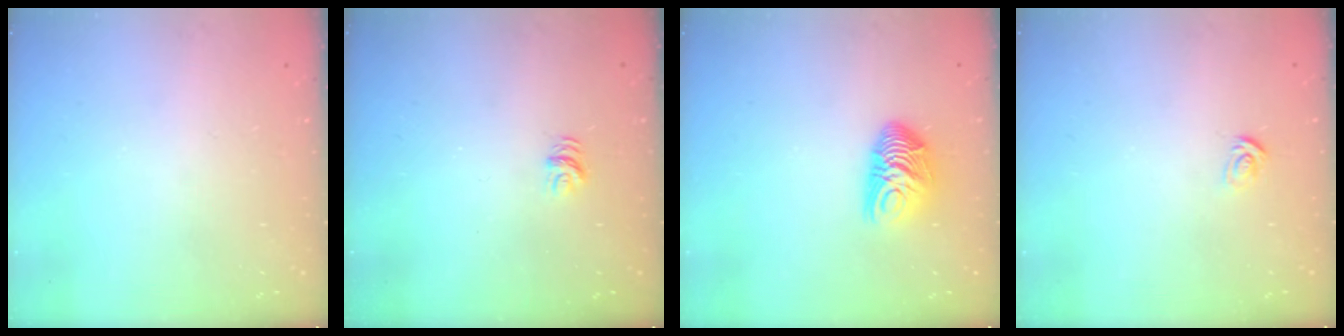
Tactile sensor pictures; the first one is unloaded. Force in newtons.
{"total": 4.7, "press": 4.7, "slide": 0.3}
{"total": 10.2, "press": 10.2, "slide": 0.6}
{"total": 2.6, "press": 2.6, "slide": 0.2}